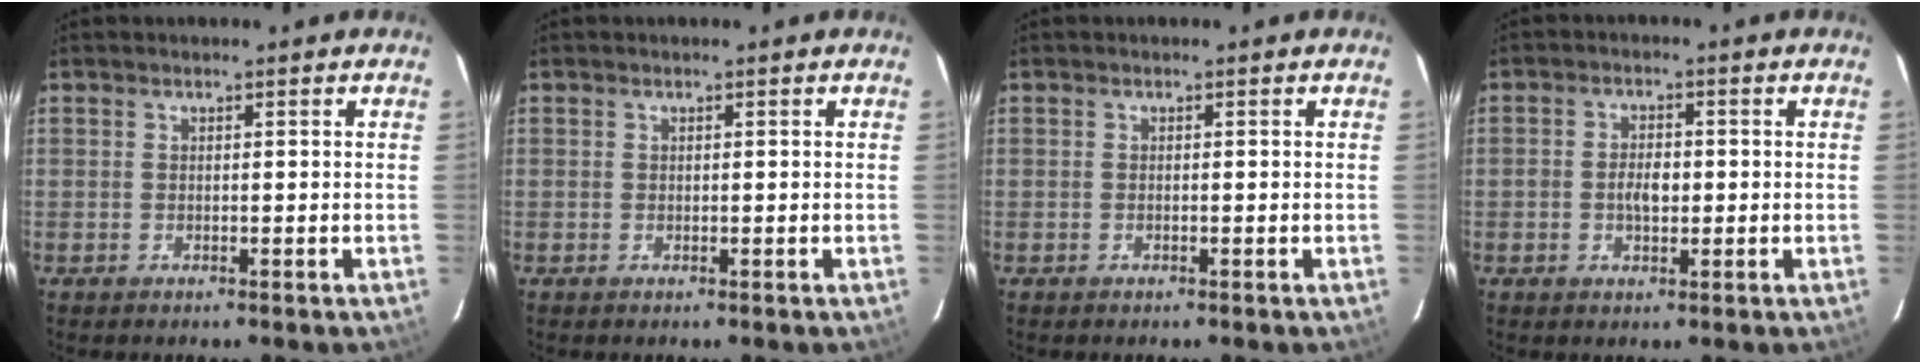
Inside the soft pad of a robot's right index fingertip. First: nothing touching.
{"total": 0.0}
{"total": 0.0}
{"total": 3.7, "force": [-0.5, 2.2, 2.9], "torque": [-0.055, 0.005, -0.008]}